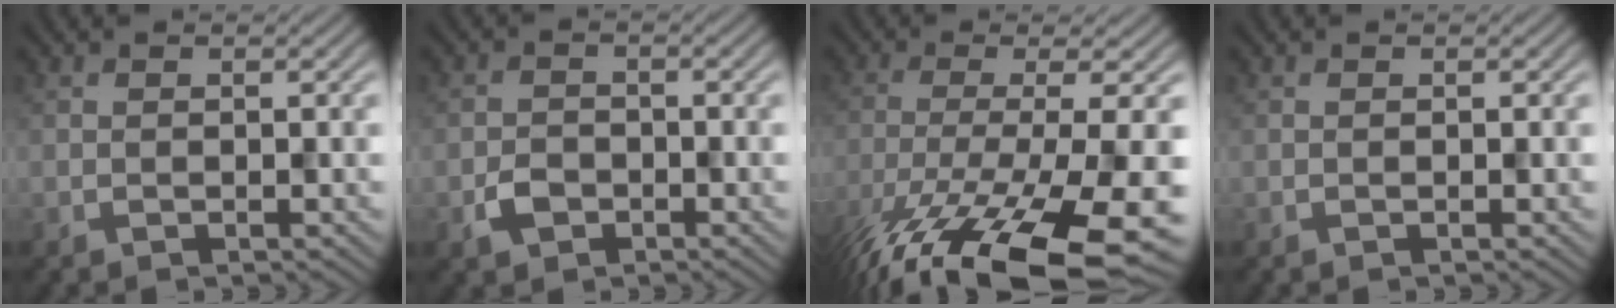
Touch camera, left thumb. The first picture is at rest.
{"total": 2.5, "force": [-1.4, 1.9, 0.9], "torque": [-0.020, -0.003, -0.031]}
{"total": 16.6, "force": [-10.4, 3.6, 12.5], "torque": [-0.233, -0.036, -0.159]}
{"total": 0.0}